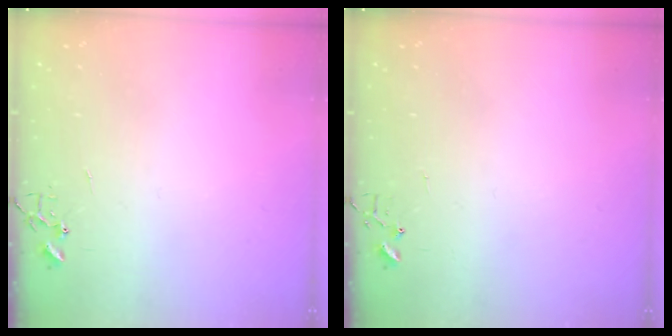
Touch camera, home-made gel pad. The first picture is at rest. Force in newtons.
{"total": 4.2, "press": 4.2, "slide": 0.4}